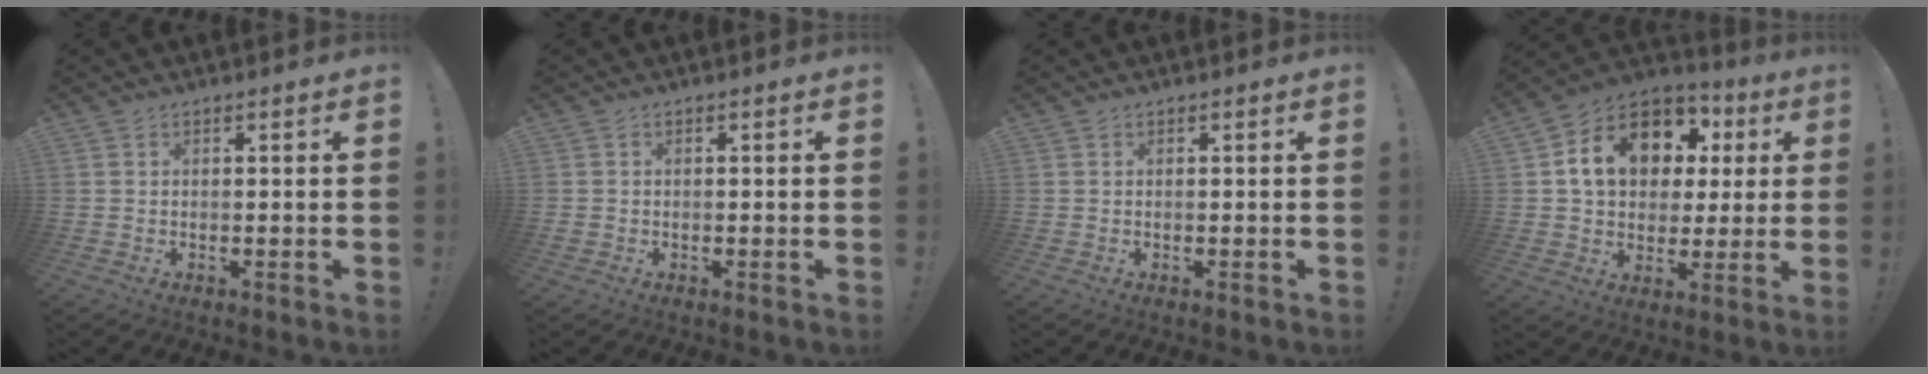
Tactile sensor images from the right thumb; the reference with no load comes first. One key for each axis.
{"total": 0.6, "fx": -0.5, "fy": 0.3, "fz": 0.2, "tx": -0.011, "ty": 0.005, "tz": -0.007}
{"total": 0.0}
{"total": 17.0, "fx": 5.3, "fy": 12.7, "fz": 9.9, "tx": -0.155, "ty": -0.010, "tz": 0.112}